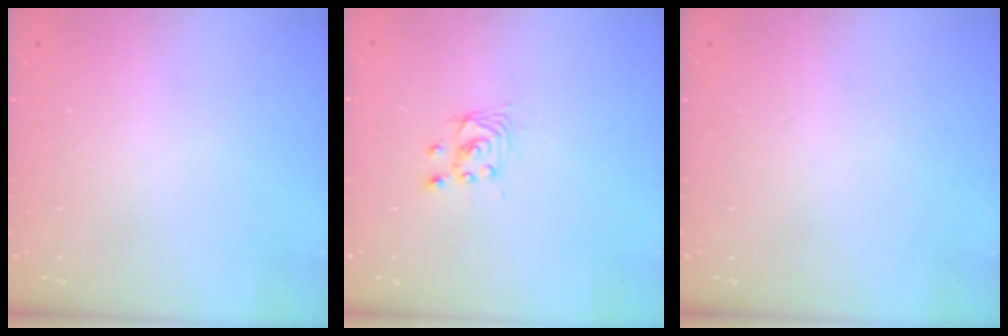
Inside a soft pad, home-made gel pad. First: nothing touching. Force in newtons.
{"total": 2.9, "press": 2.9, "slide": 0.0}
{"total": 0.0}